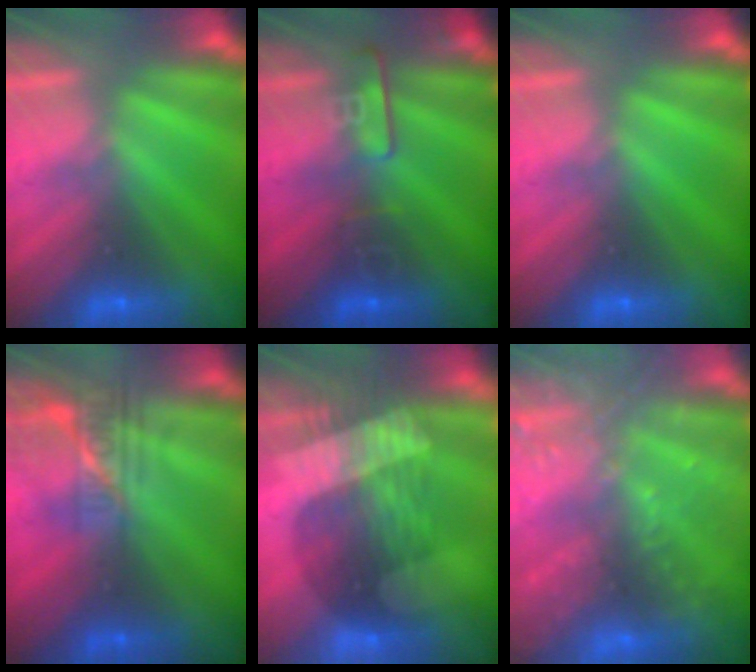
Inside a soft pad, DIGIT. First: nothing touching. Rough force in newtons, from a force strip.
{"total": 2.4}
{"total": 0.0}
{"total": 2.3}
{"total": 3.1}
{"total": 8.5}